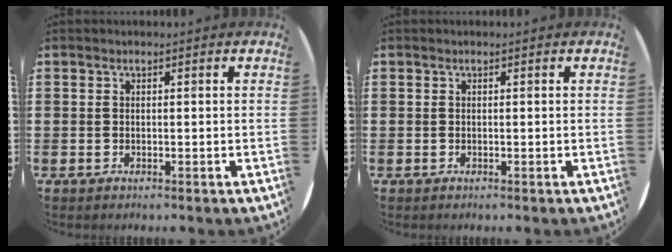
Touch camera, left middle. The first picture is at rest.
{"total": 0.0}